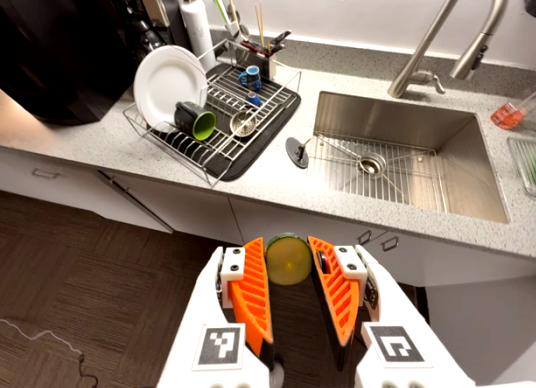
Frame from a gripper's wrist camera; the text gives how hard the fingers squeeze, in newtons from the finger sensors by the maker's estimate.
{"total": 7.2, "left": 7.0, "right": 7.3}